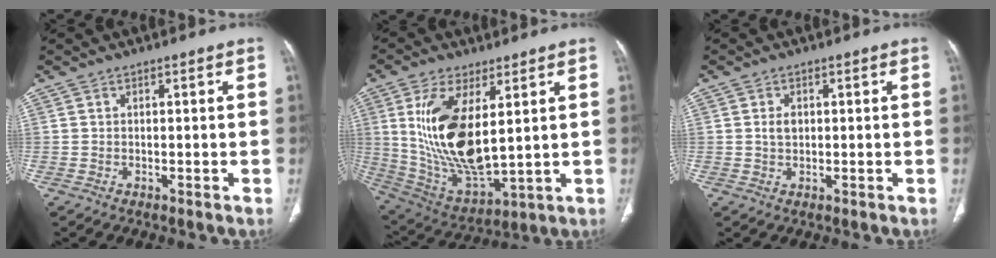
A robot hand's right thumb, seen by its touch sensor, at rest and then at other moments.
{"total": 18.6, "force": [4.1, 8.3, 16.1], "torque": [-0.310, -0.028, 0.097]}
{"total": 2.2, "force": [0.3, 1.5, 1.5], "torque": [-0.027, 0.001, 0.008]}